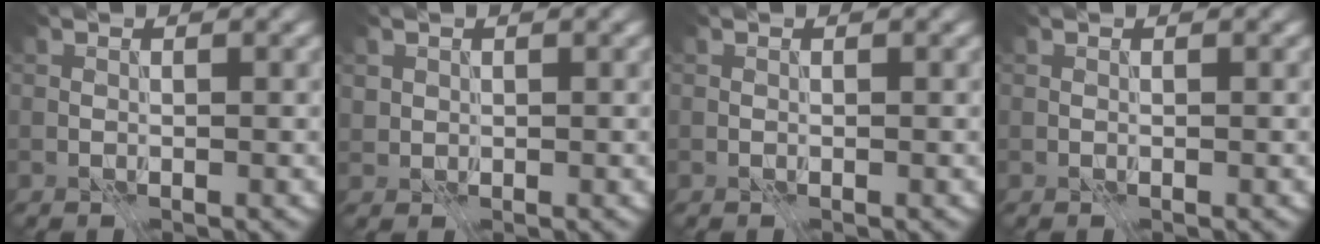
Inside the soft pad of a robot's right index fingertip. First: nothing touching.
{"total": 1.1, "force": [0.2, 1.1, 0.2], "torque": [-0.010, -0.005, 0.006]}
{"total": 0.0}
{"total": 0.0}